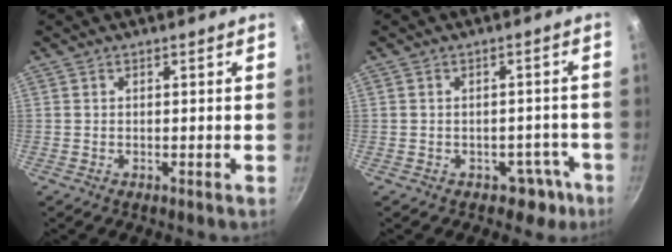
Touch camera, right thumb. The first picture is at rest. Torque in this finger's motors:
{"motor_torque": [0.16, 0.32, -0.30, 0.13, 0.00]}